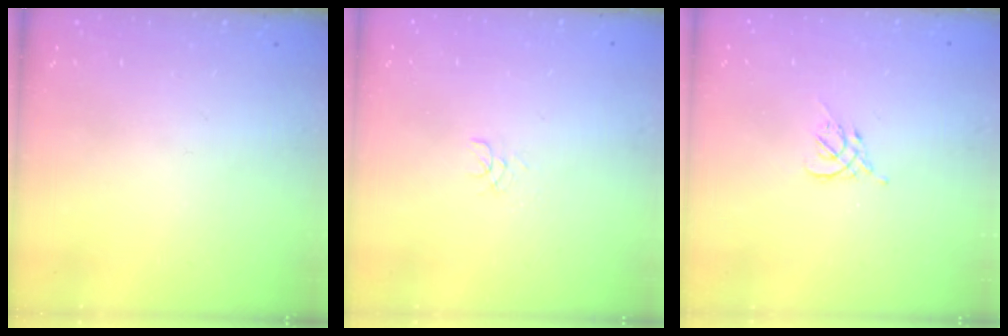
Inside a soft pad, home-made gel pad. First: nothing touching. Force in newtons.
{"total": 3.0, "press": 3.0, "slide": 0.2}
{"total": 1.2, "press": 1.1, "slide": 0.5}